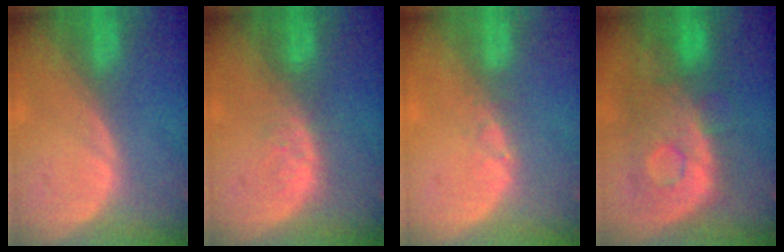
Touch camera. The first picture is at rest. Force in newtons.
{"total": 2.8, "press": 2.8, "slide": 0.3}
{"total": 1.3, "press": 1.0, "slide": 0.8}
{"total": 10.1, "press": 9.2, "slide": 4.1}